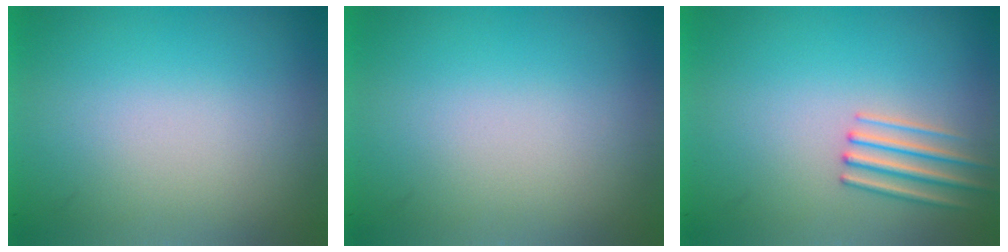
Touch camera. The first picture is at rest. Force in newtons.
{"total": 0.0}
{"total": 2.4}